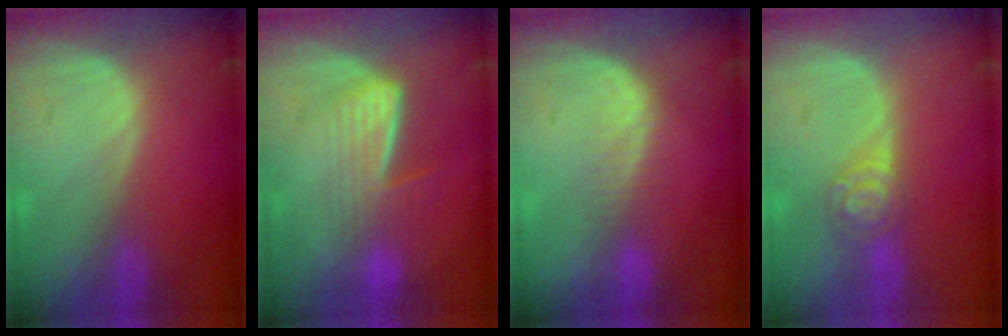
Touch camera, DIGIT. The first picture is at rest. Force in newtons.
{"total": 7.0, "press": 5.9, "slide": 3.8}
{"total": 3.1, "press": 2.6, "slide": 1.7}
{"total": 4.1, "press": 4.0, "slide": 0.9}